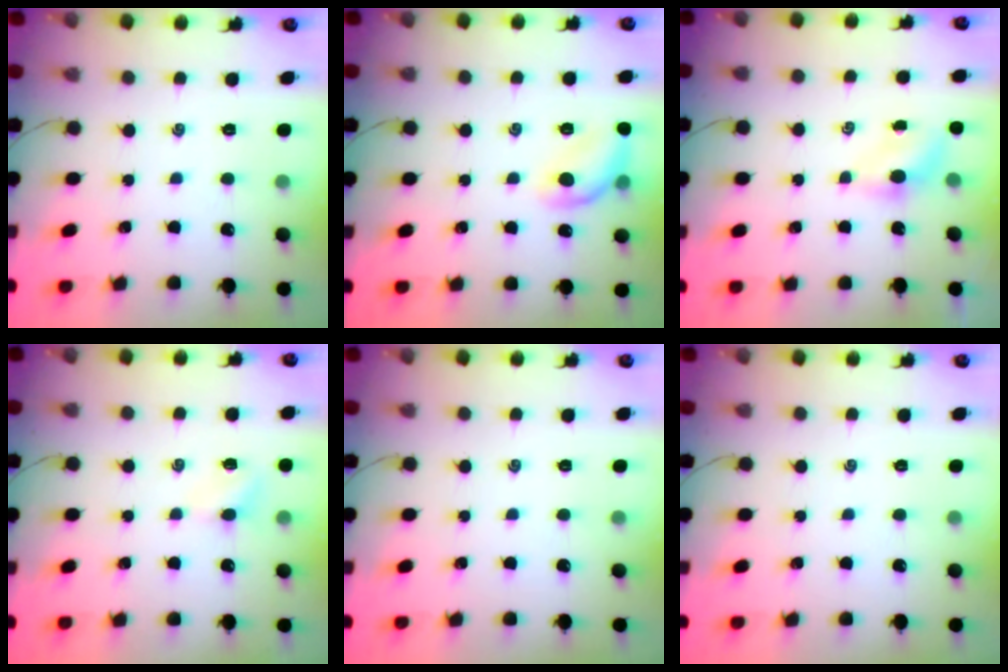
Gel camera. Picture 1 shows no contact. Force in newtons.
{"total": 11.2, "press": 11.1, "slide": 0.4}
{"total": 3.9, "press": 3.8, "slide": 1.0}
{"total": 3.6, "press": 3.4, "slide": 1.1}
{"total": 0.0}
{"total": 0.0}